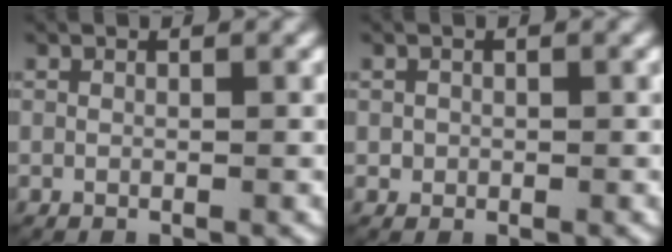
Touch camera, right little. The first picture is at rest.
{"total": 0.8, "force": [-0.1, 0.8, 0.0], "torque": [0.000, 0.001, -0.003]}